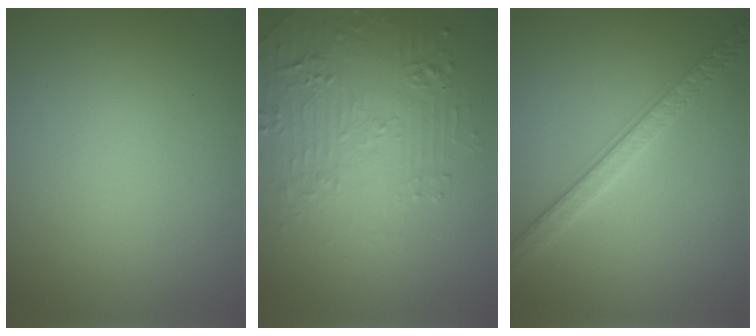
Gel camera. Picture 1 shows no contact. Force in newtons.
{"total": 4.8, "press": 3.6, "slide": 3.2}
{"total": 3.3, "press": 3.2, "slide": 0.7}